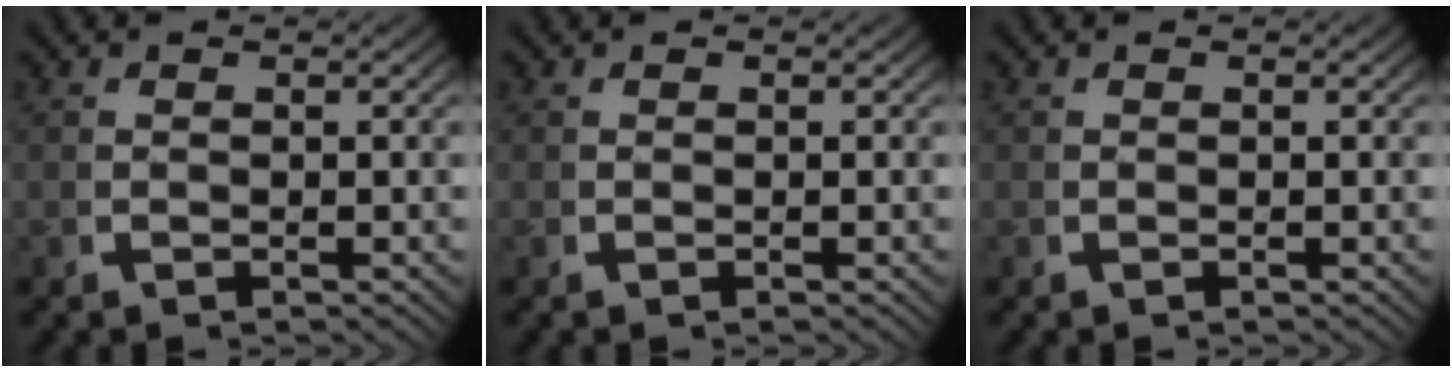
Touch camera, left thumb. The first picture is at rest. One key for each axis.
{"total": 0.0}
{"total": 0.0}